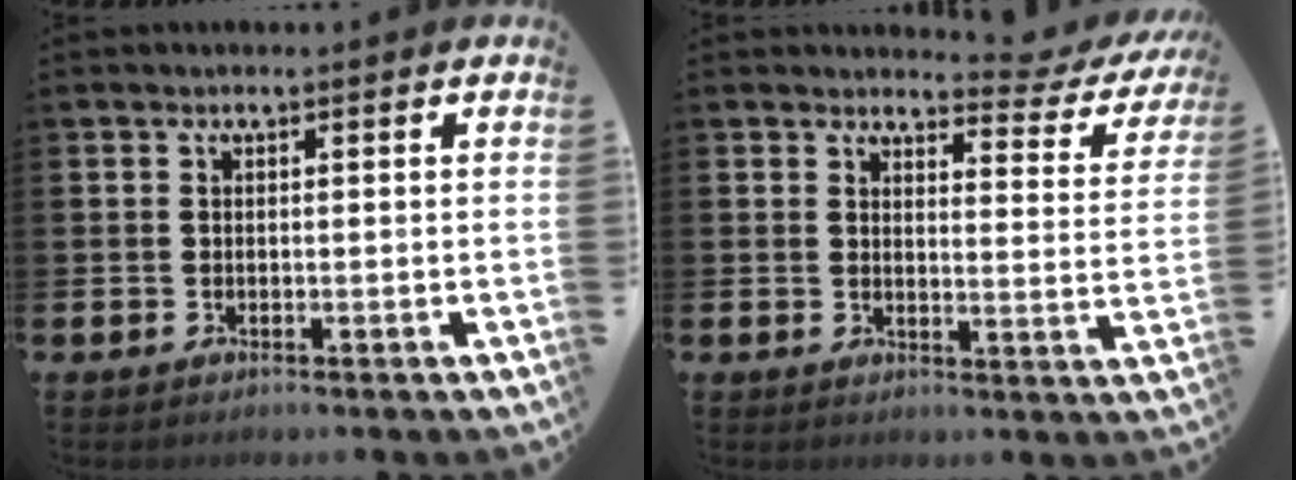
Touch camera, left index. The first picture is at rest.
{"total": 3.3, "force": [3.0, 1.1, 0.9], "torque": [-0.008, -0.029, 0.043]}